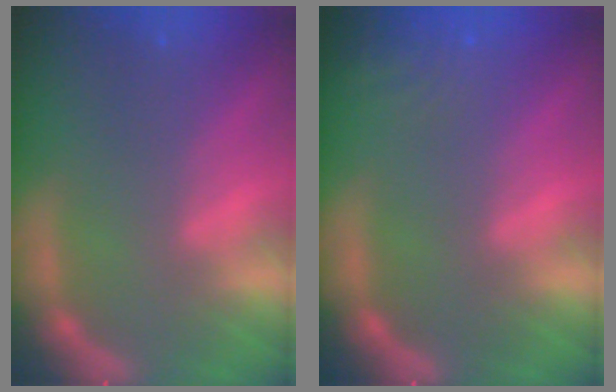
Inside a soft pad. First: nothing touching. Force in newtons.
{"total": 3.5}